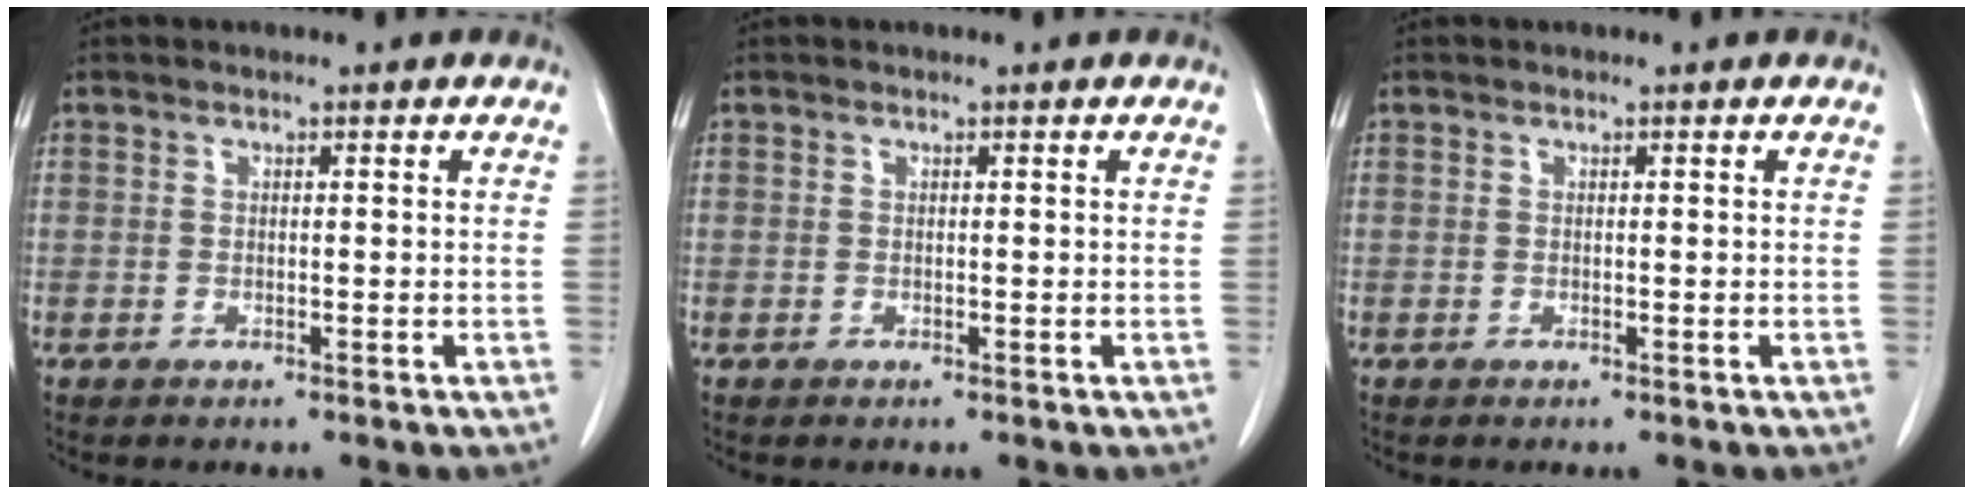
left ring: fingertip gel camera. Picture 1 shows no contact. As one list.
[{"total": 0.0}, {"total": 0.0}]